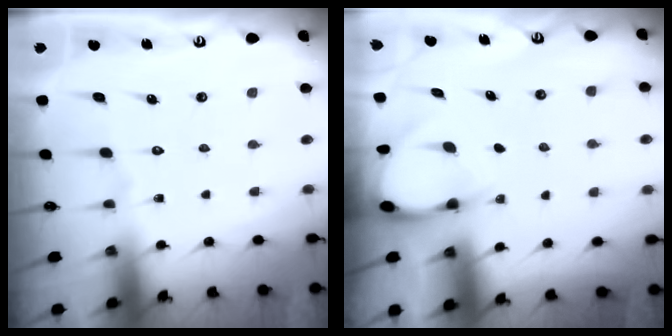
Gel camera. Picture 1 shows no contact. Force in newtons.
{"total": 3.1, "press": 3.1, "slide": 0.3}